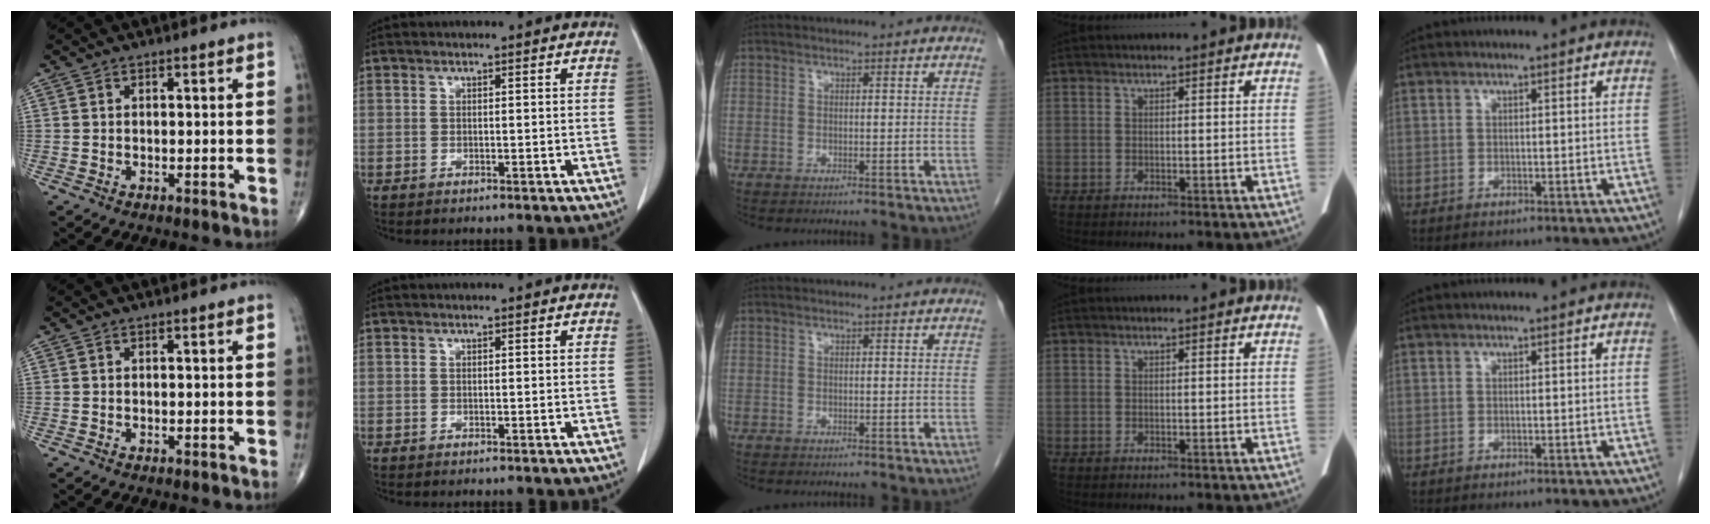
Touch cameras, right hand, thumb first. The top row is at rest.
{}